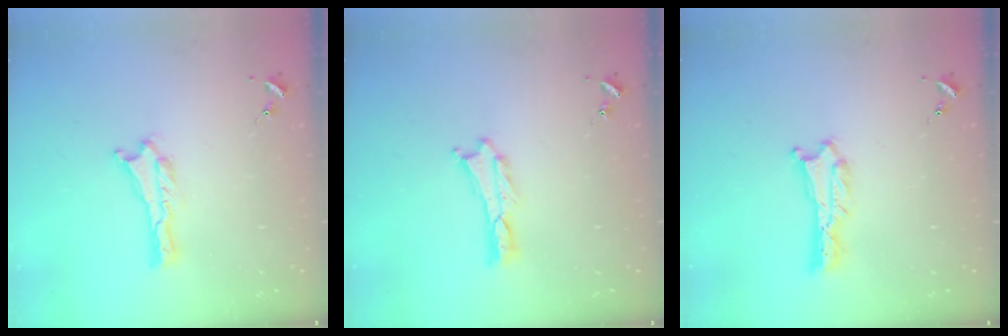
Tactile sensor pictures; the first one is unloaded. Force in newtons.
{"total": 0.0}
{"total": 0.7, "press": 0.7, "slide": 0.1}